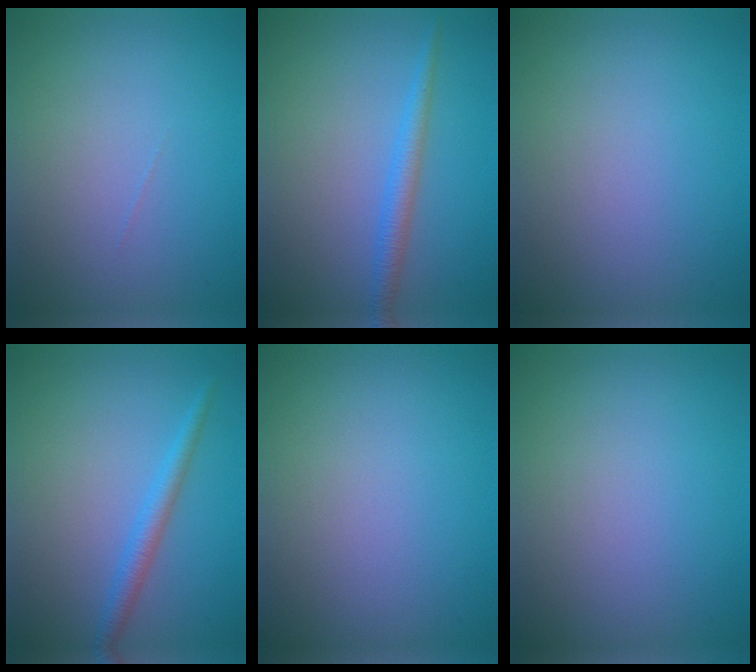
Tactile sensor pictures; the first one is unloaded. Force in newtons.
{"total": 2.1, "press": 2.1, "slide": 0.1}
{"total": 0.0}
{"total": 2.0, "press": 2.0, "slide": 0.1}
{"total": 0.0}
{"total": 0.0}